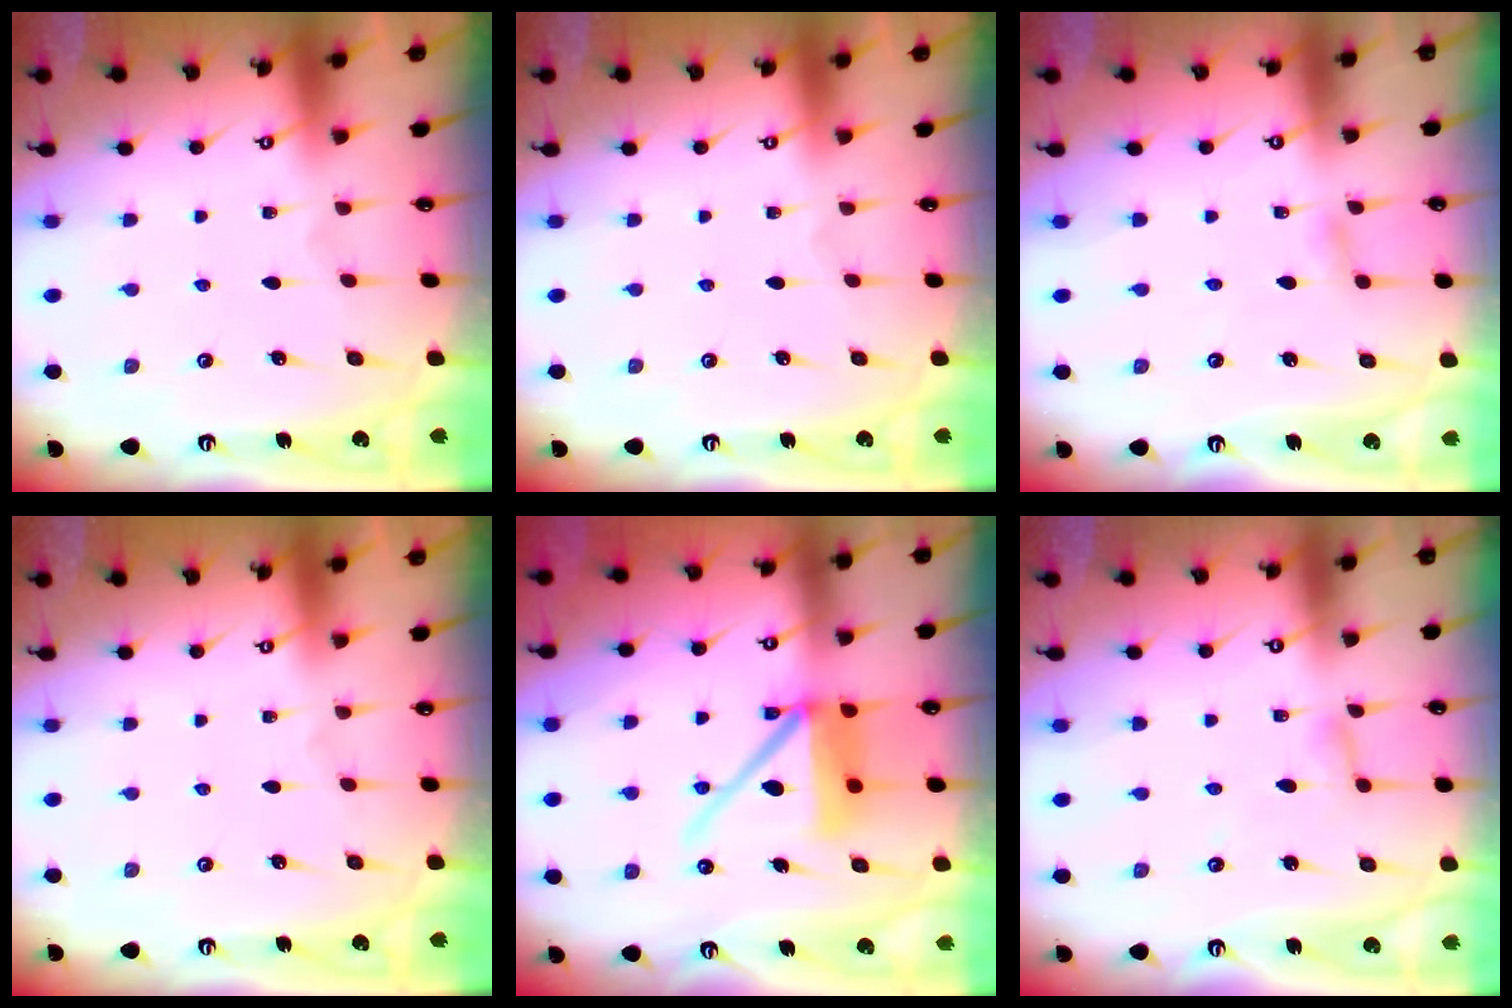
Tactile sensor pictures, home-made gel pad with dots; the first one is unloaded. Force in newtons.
{"total": 0.0}
{"total": 3.7, "press": 3.6, "slide": 0.5}
{"total": 0.0}
{"total": 13.1, "press": 13.0, "slide": 1.5}
{"total": 2.7, "press": 2.6, "slide": 0.2}